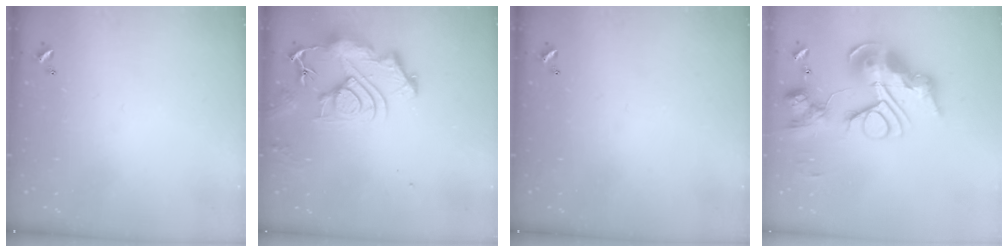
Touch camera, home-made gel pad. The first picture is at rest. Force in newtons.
{"total": 12.2, "press": 12.1, "slide": 1.4}
{"total": 0.0}
{"total": 0.9, "press": 0.9, "slide": 0.0}